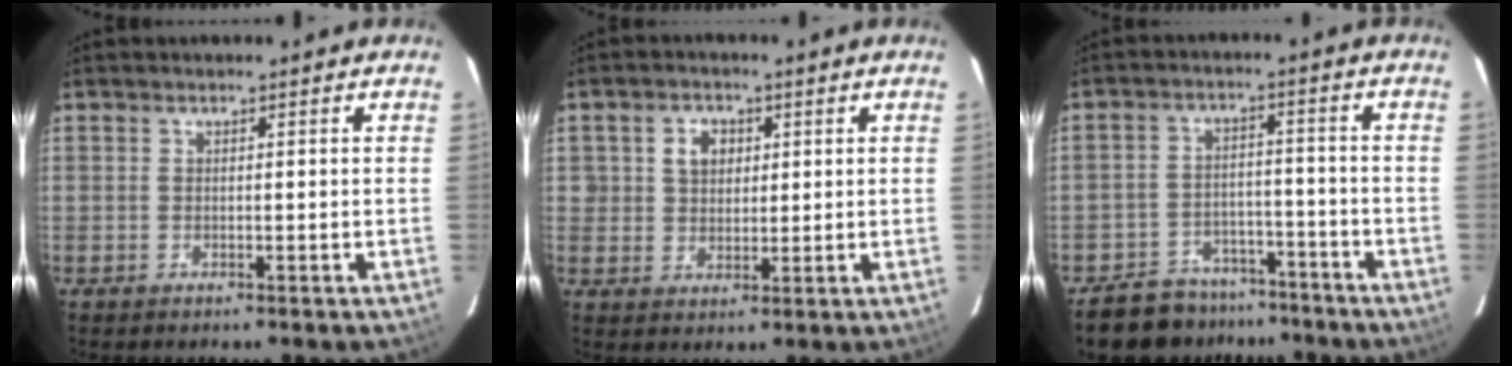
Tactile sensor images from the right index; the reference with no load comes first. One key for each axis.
{"total": 4.7, "fx": 1.4, "fy": 4.1, "fz": 2.0, "tx": -0.029, "ty": 0.014, "tz": 0.029}
{"total": 13.2, "fx": -10.8, "fy": 6.5, "fz": 3.6, "tx": -0.102, "ty": 0.019, "tz": -0.149}